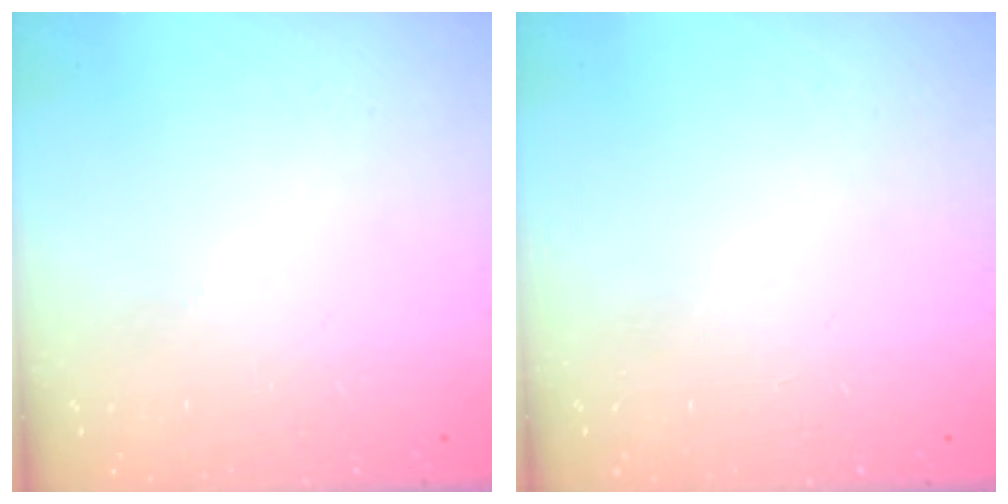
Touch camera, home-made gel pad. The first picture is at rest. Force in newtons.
{"total": 0.0}